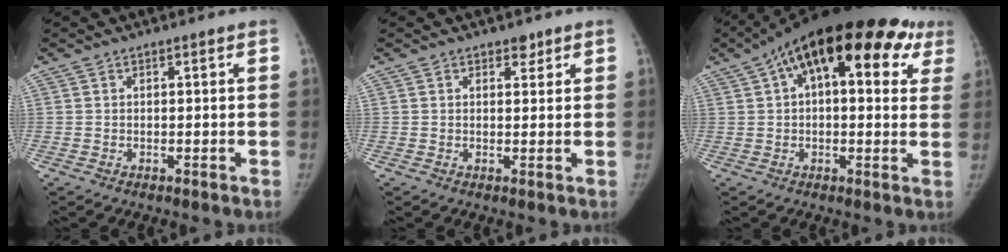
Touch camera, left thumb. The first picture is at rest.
{"total": 1.7, "force": [1.1, 1.1, 0.5], "torque": [0.008, -0.007, 0.014]}
{"total": 25.1, "force": [11.0, 11.7, 19.3], "torque": [-0.265, 0.048, 0.153]}